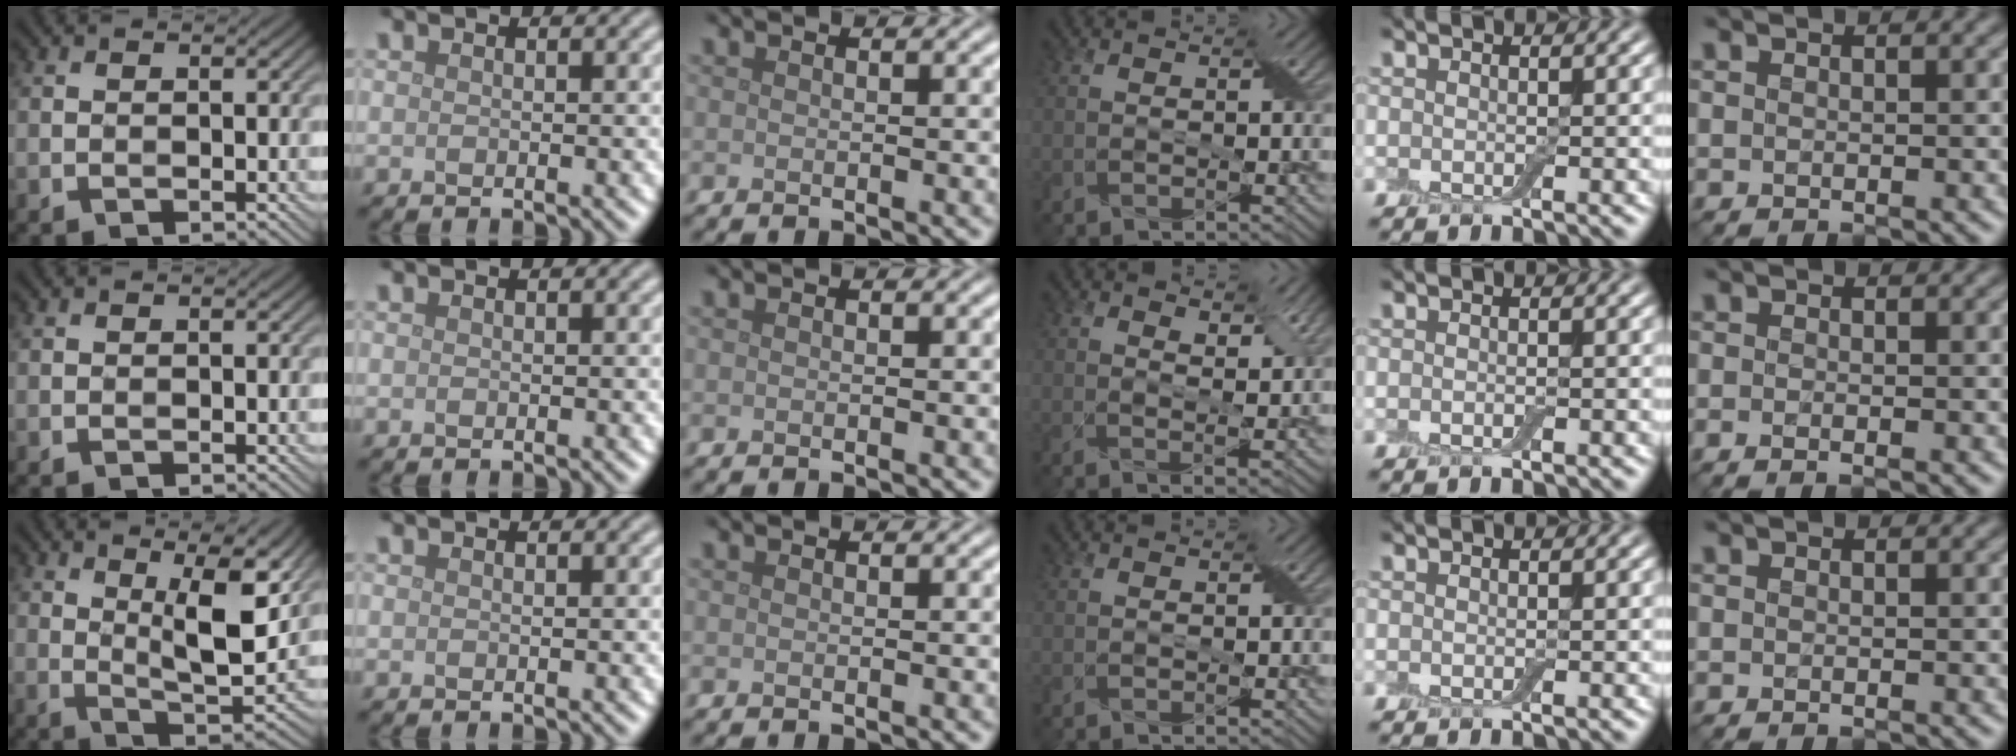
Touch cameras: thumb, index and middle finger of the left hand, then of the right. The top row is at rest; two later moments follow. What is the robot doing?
{"motion": "peel", "object": "adhesive wrap"}